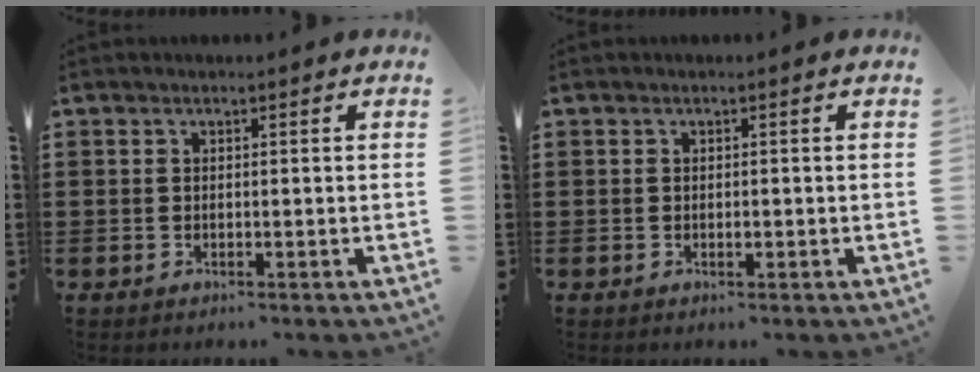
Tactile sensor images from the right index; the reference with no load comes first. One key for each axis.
{"total": 0.5, "fx": -0.1, "fy": 0.2, "fz": 0.5, "tx": -0.009, "ty": -0.002, "tz": -0.003}